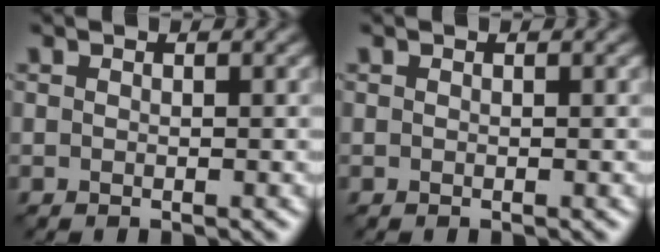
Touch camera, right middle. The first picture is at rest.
{"total": 0.0}